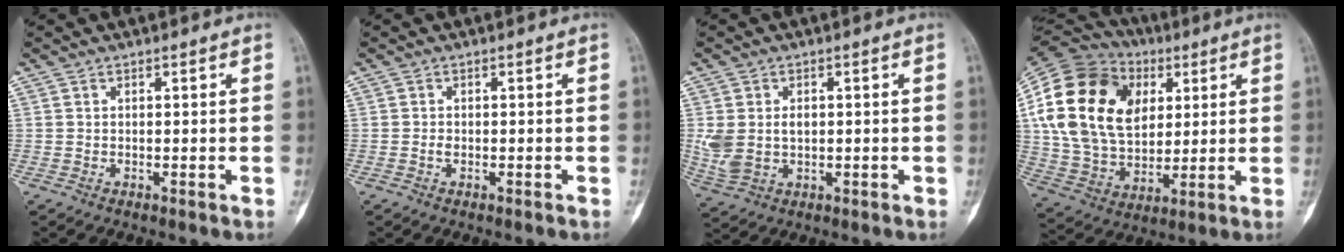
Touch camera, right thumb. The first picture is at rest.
{"total": 0.6, "force": [-0.3, 0.3, 0.4], "torque": [-0.002, -0.001, -0.007]}
{"total": 7.2, "force": [0.4, 5.1, 5.0], "torque": [-0.105, 0.003, 0.021]}
{"total": 26.0, "force": [6.6, 17.9, 17.6], "torque": [-0.335, 0.014, 0.123]}